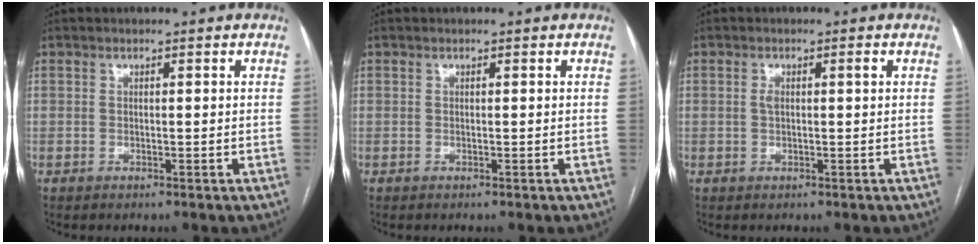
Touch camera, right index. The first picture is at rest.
{"total": 0.0}
{"total": 2.0, "force": [0.4, 0.6, 1.9], "torque": [-0.040, 0.010, 0.010]}